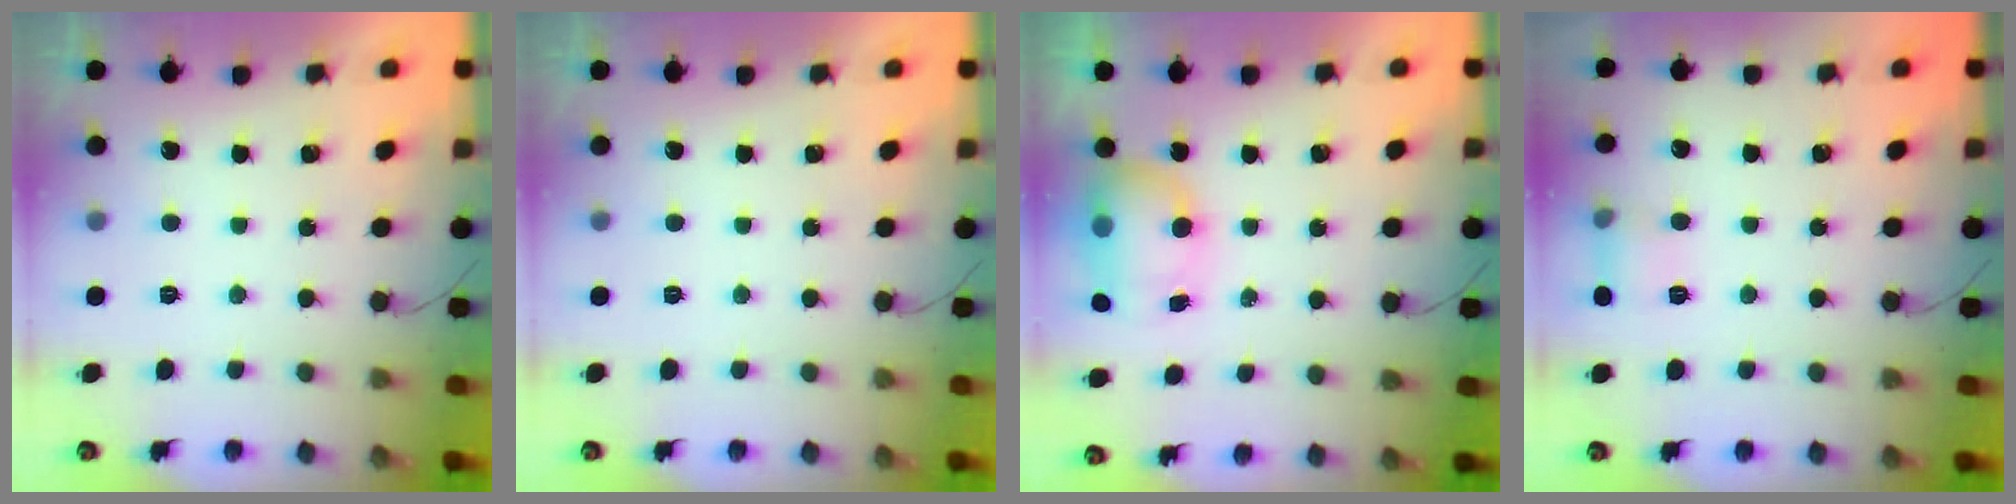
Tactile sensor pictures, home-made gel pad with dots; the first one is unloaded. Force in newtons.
{"total": 0.0}
{"total": 7.2, "press": 7.1, "slide": 1.1}
{"total": 6.9, "press": 6.7, "slide": 1.8}